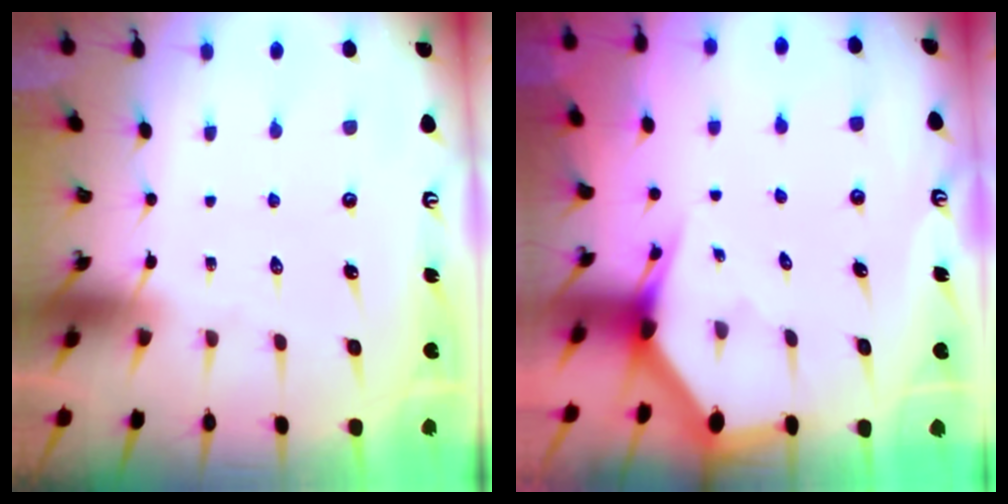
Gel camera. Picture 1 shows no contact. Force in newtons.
{"total": 2.8, "press": 2.8, "slide": 0.2}